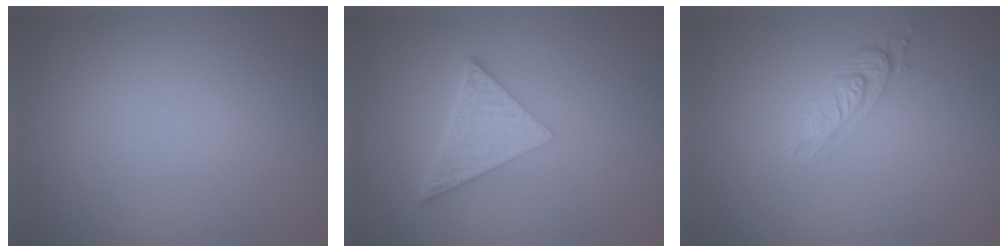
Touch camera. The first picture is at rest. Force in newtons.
{"total": 5.0, "press": 3.7, "slide": 3.5}
{"total": 2.4, "press": 1.9, "slide": 1.4}